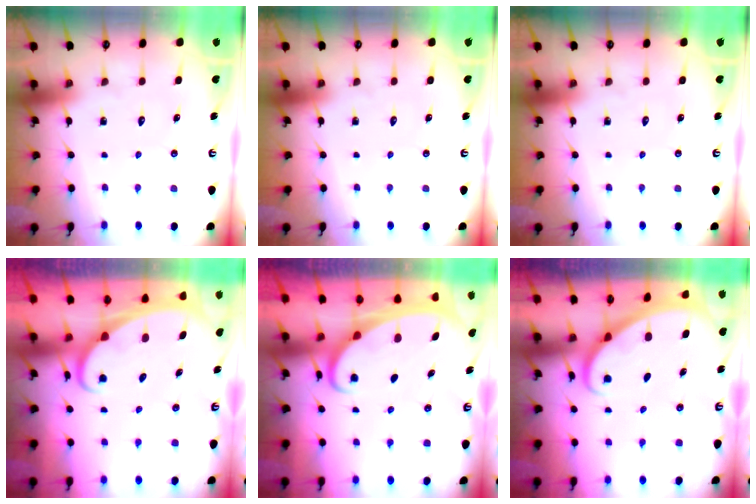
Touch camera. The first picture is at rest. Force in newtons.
{"total": 0.0}
{"total": 0.0}
{"total": 1.8, "press": 1.8, "slide": 0.1}
{"total": 2.2, "press": 2.2, "slide": 0.3}
{"total": 2.1, "press": 2.1, "slide": 0.1}